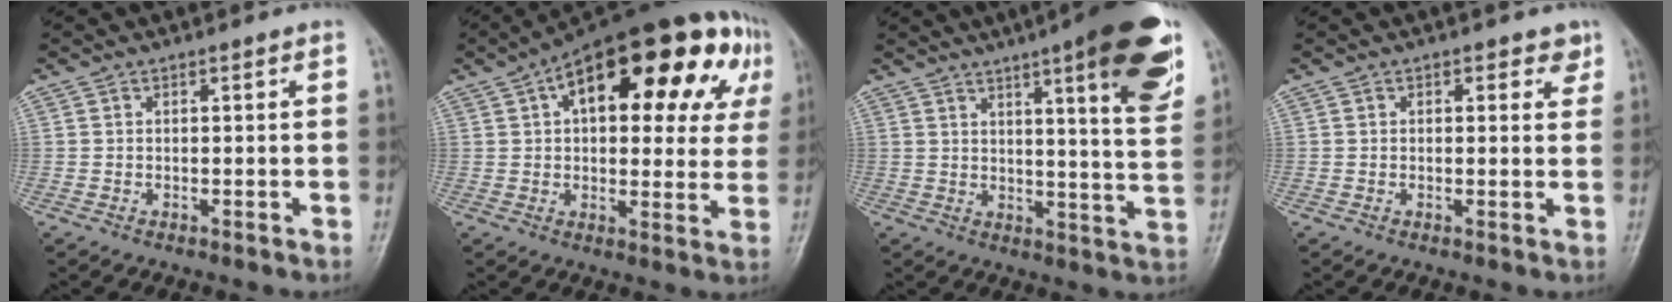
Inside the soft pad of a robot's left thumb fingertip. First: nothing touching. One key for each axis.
{"total": 27.6, "fx": 10.3, "fy": 13.2, "fz": 21.9, "tx": -0.279, "ty": 0.034, "tz": 0.139}
{"total": 17.9, "fx": 9.4, "fy": 3.1, "fz": 14.9, "tx": -0.172, "ty": -0.042, "tz": 0.121}
{"total": 2.9, "fx": 1.4, "fy": 1.8, "fz": 1.7, "tx": 0.002, "ty": -0.004, "tz": 0.013}